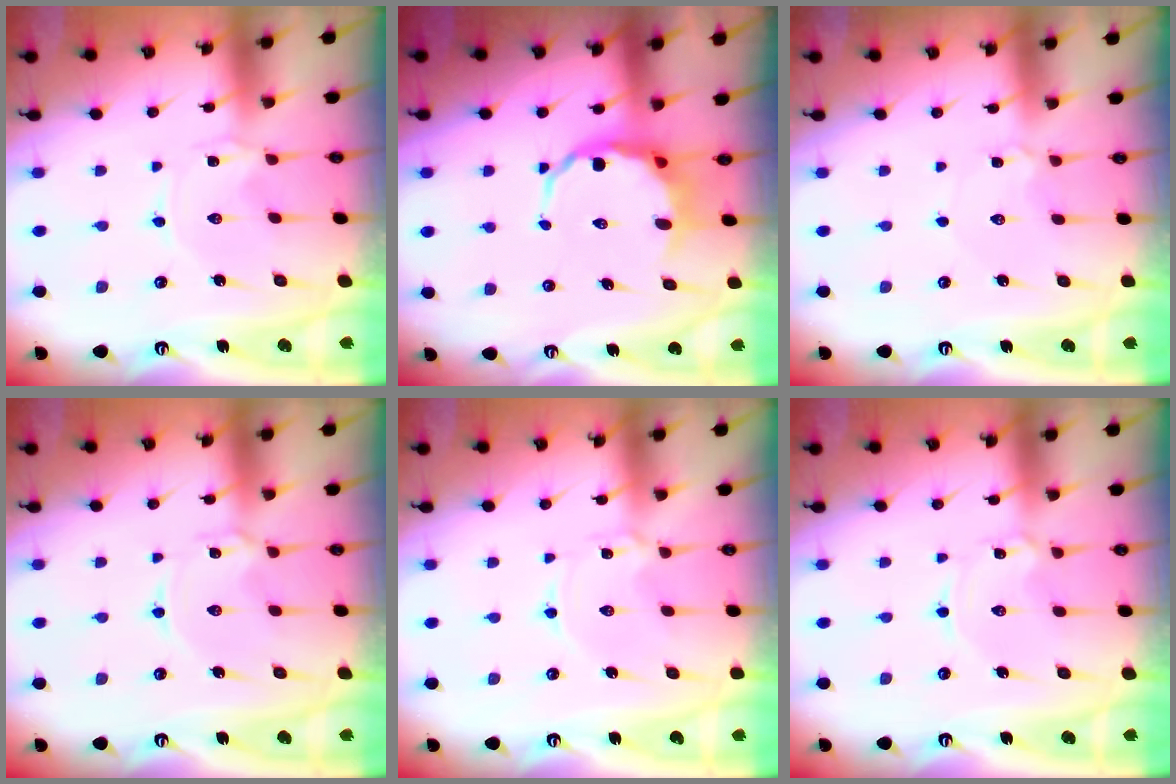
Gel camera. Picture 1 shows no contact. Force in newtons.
{"total": 7.2, "press": 6.9, "slide": 1.8}
{"total": 3.3, "press": 3.3, "slide": 0.4}
{"total": 2.3, "press": 2.3, "slide": 0.4}
{"total": 1.5, "press": 1.5, "slide": 0.2}
{"total": 1.6, "press": 1.5, "slide": 0.1}